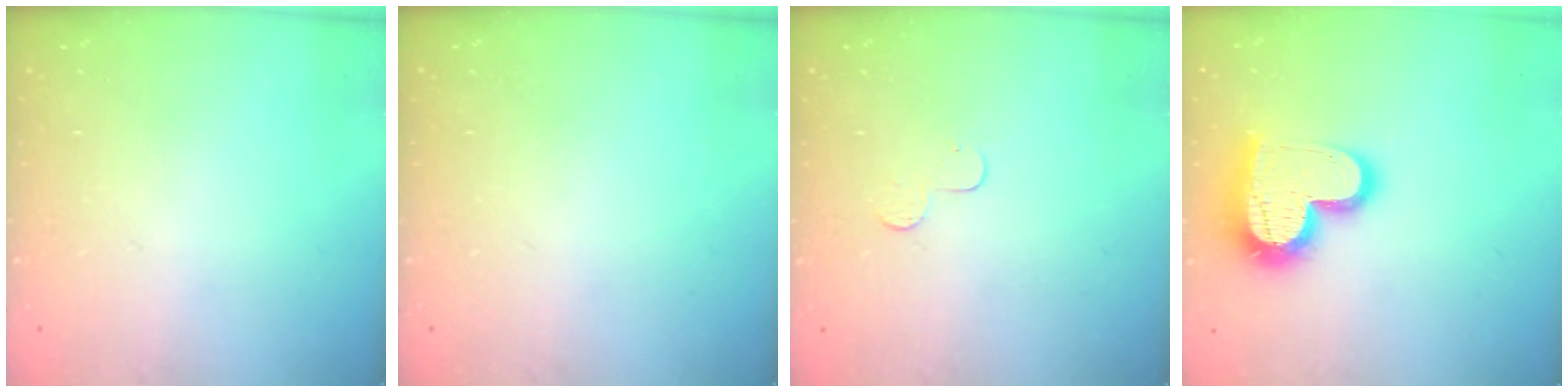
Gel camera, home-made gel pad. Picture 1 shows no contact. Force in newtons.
{"total": 0.0}
{"total": 3.9, "press": 3.9, "slide": 0.4}
{"total": 17.7, "press": 17.7, "slide": 1.3}